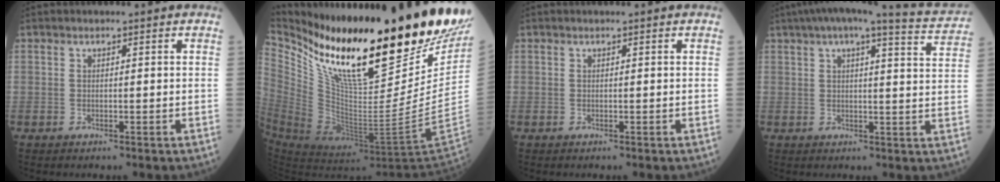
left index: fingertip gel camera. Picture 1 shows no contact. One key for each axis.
{"total": 30.4, "fx": 22.5, "fy": 3.9, "fz": 20.0, "tx": -0.324, "ty": -0.073, "tz": 0.353}
{"total": 0.0}
{"total": 14.2, "fx": 12.5, "fy": 0.9, "fz": 6.7, "tx": -0.099, "ty": -0.002, "tz": 0.144}